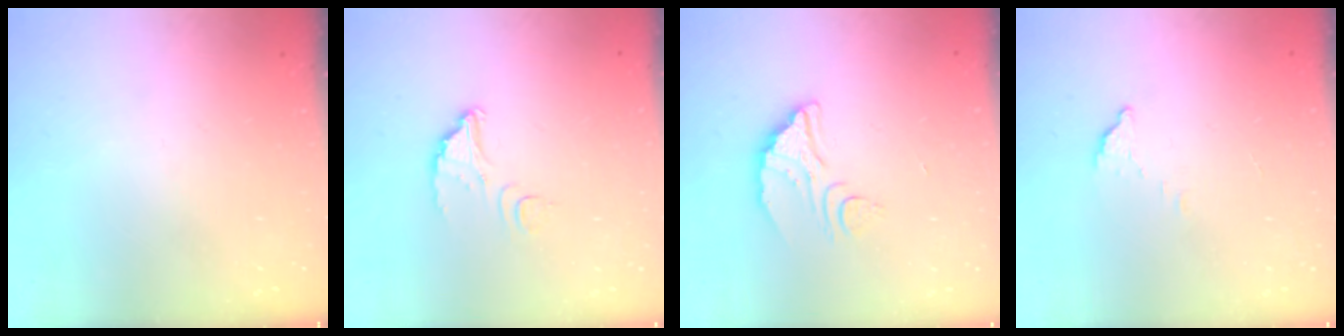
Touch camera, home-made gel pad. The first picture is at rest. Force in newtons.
{"total": 5.9, "press": 5.9, "slide": 0.5}
{"total": 6.5, "press": 6.4, "slide": 0.6}
{"total": 2.3, "press": 2.3, "slide": 0.1}